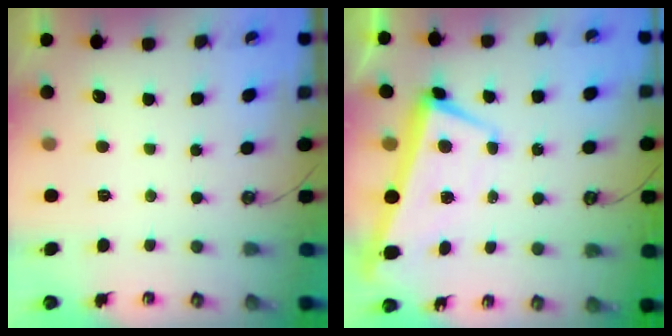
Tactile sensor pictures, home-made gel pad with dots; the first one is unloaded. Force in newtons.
{"total": 2.5, "press": 2.5, "slide": 0.4}